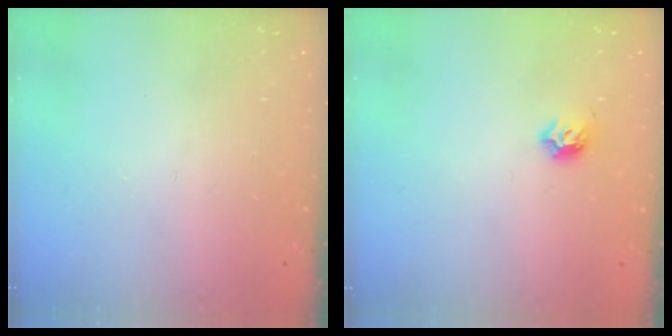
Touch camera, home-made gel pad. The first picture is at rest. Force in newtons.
{"total": 4.3, "press": 4.2, "slide": 1.2}